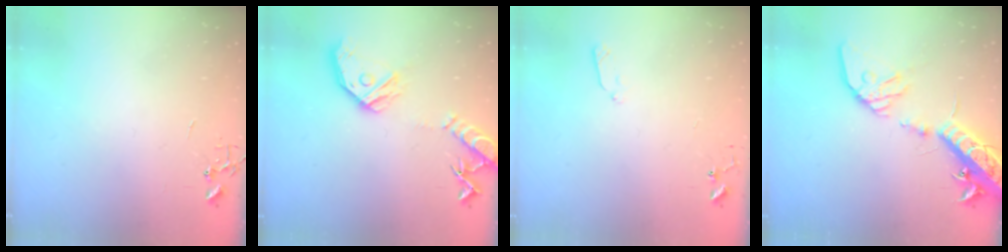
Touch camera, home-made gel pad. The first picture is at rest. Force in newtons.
{"total": 17.1, "press": 16.9, "slide": 2.2}
{"total": 5.6, "press": 5.6, "slide": 0.8}
{"total": 19.7, "press": 19.2, "slide": 4.1}